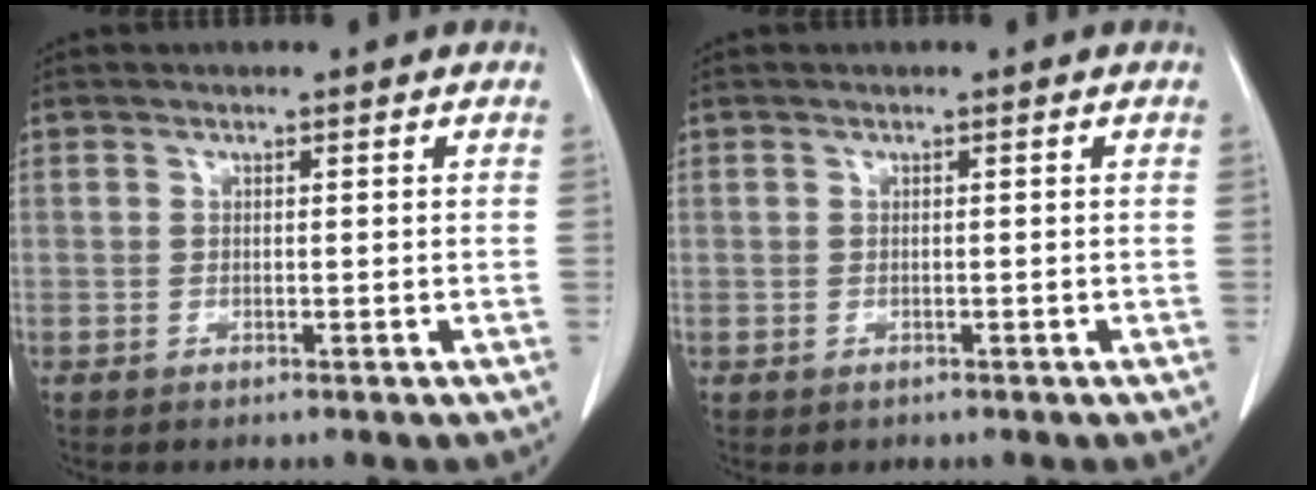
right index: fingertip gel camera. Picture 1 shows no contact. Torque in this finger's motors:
{"motor_torque": [-0.28, 0.07, -0.36, -0.10]}